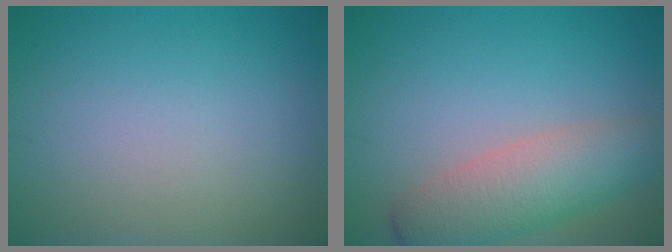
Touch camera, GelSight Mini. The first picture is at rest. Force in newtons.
{"total": 4.5, "press": 4.5, "slide": 0.3}